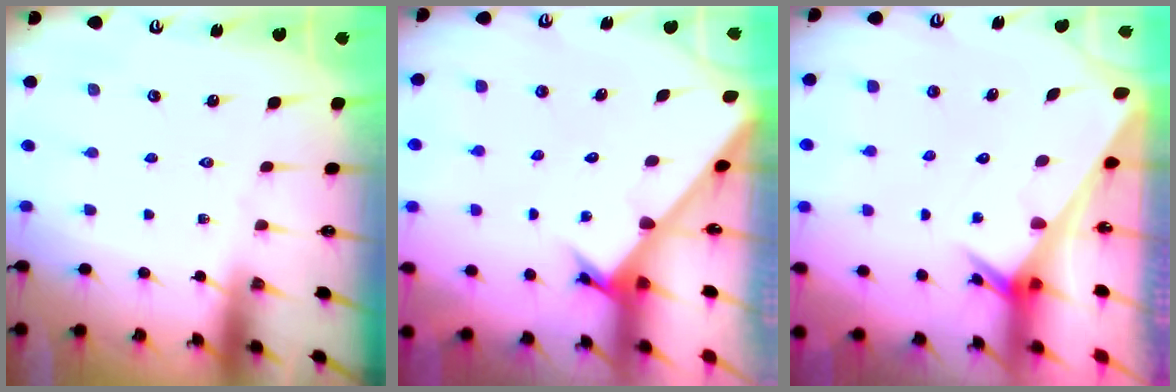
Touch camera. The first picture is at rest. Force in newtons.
{"total": 2.1, "press": 2.1, "slide": 0.2}
{"total": 2.4, "press": 2.4, "slide": 0.1}